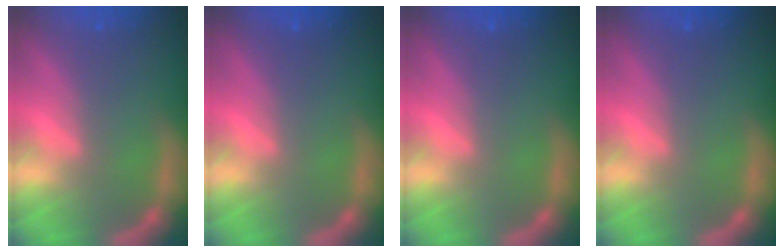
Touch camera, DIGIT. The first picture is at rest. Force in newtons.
{"total": 0.0}
{"total": 0.0}
{"total": 0.0}